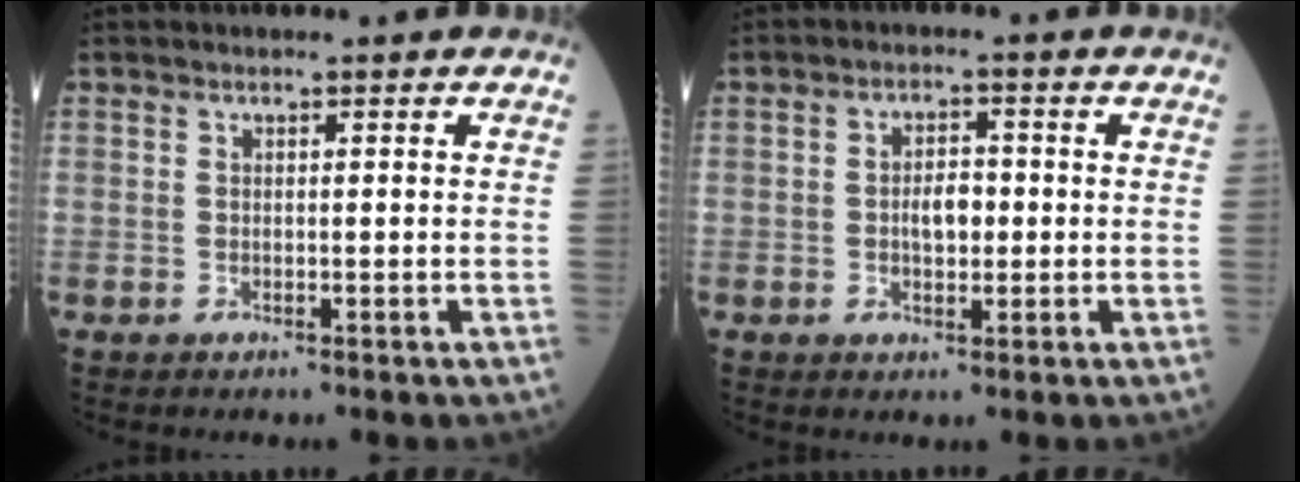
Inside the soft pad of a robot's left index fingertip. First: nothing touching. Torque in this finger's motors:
{"motor_torque": [0.33, -0.29, 0.07, 0.03]}